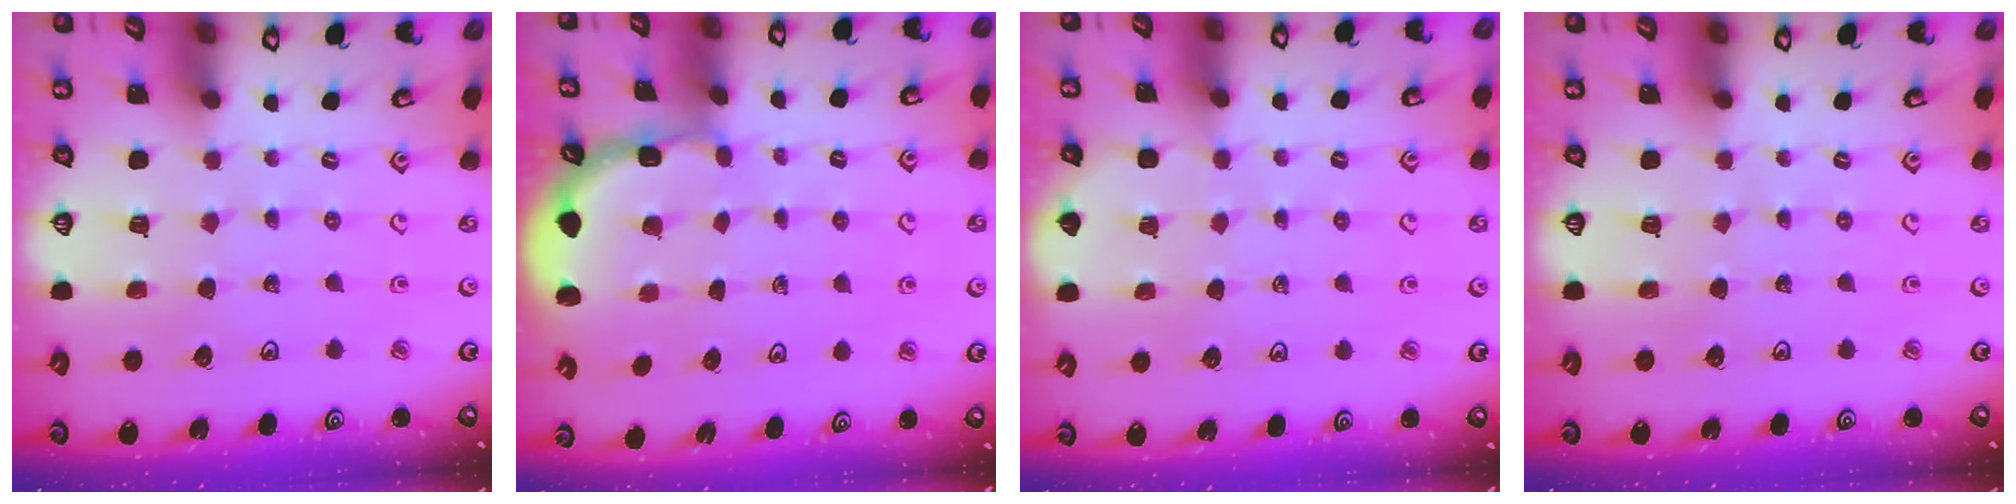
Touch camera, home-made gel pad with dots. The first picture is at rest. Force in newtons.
{"total": 2.1, "press": 2.1, "slide": 0.3}
{"total": 1.4, "press": 1.3, "slide": 0.3}
{"total": 0.0}